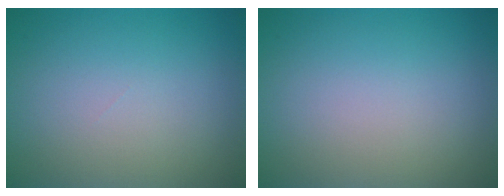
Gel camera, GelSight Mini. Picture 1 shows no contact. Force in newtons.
{"total": 0.0}